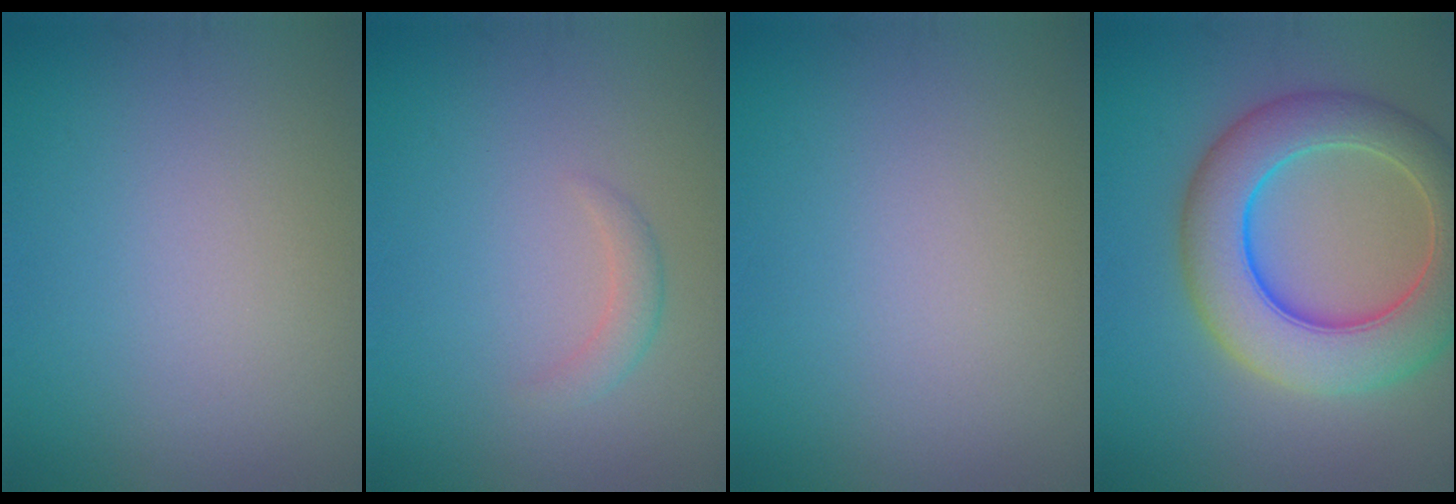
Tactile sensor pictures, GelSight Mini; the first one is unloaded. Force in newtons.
{"total": 1.3, "press": 1.3, "slide": 0.1}
{"total": 0.0}
{"total": 9.5, "press": 9.5, "slide": 0.3}